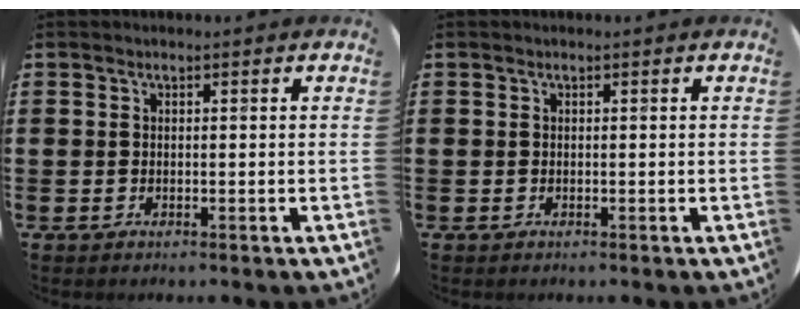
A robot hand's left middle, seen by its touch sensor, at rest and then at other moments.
{"total": 0.0}